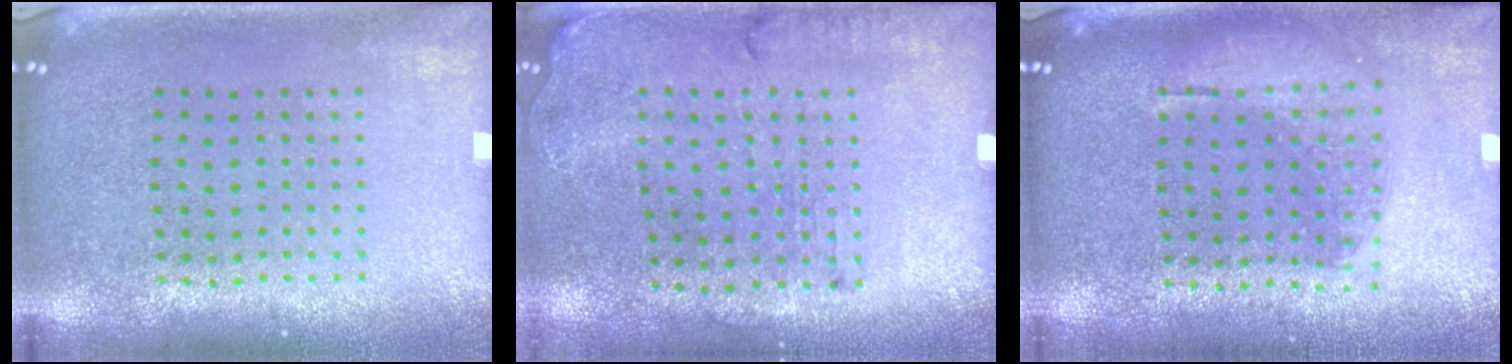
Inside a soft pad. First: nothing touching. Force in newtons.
{"total": 1.7, "press": 1.2, "slide": 1.2}
{"total": 1.3, "press": 1.1, "slide": 0.5}